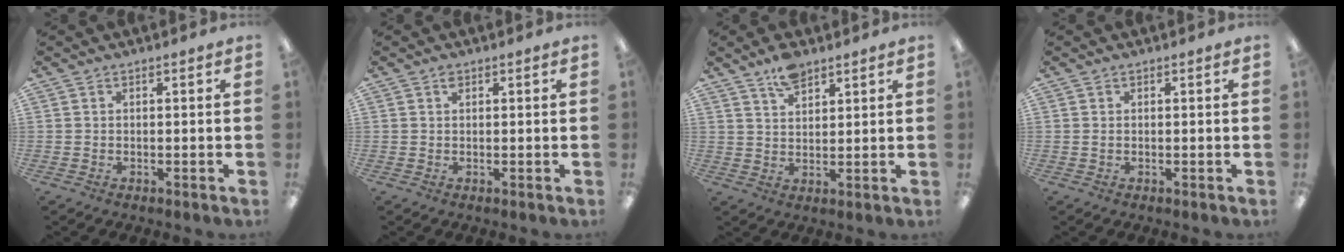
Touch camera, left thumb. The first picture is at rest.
{"total": 1.0, "force": [0.6, 0.6, 0.7], "torque": [-0.015, 0.003, 0.010]}
{"total": 5.9, "force": [4.6, 2.5, 2.8], "torque": [-0.049, -0.019, 0.083]}
{"total": 0.6, "force": [0.2, 0.3, 0.5], "torque": [-0.011, 0.002, 0.003]}